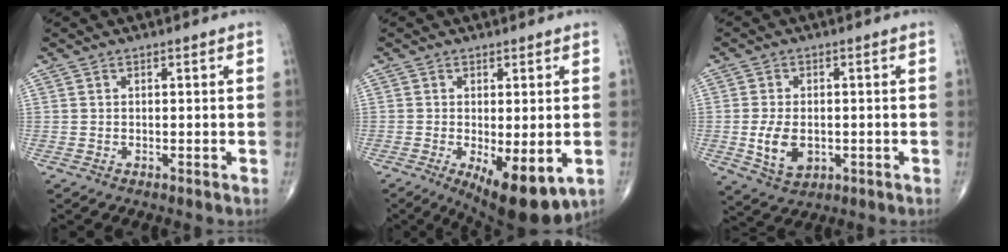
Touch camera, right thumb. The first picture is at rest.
{"total": 11.2, "force": [-3.6, 4.1, 9.8], "torque": [-0.139, -0.023, -0.044]}
{"total": 7.4, "force": [-1.2, 4.8, 5.5], "torque": [-0.093, -0.007, -0.012]}